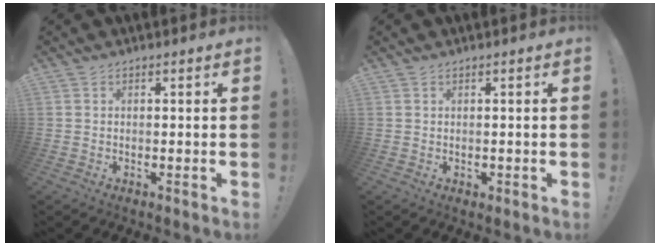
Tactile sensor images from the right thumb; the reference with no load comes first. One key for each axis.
{"total": 0.7, "fx": 0.3, "fy": 0.5, "fz": 0.2, "tx": -0.005, "ty": 0.001, "tz": 0.007}